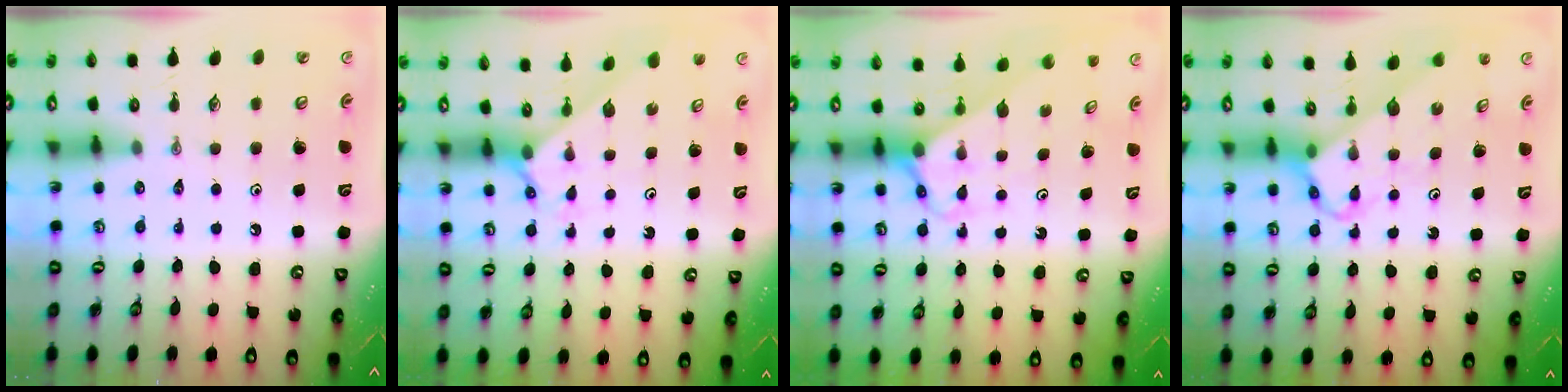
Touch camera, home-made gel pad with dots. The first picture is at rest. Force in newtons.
{"total": 3.5, "press": 3.5, "slide": 0.5}
{"total": 3.0, "press": 3.0, "slide": 0.2}
{"total": 3.7, "press": 3.7, "slide": 0.1}